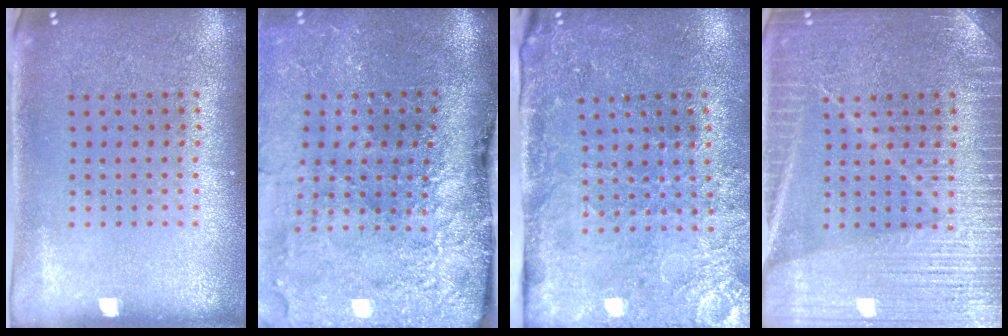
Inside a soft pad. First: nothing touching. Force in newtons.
{"total": 4.9, "press": 3.8, "slide": 3.2}
{"total": 3.3, "press": 3.3, "slide": 0.3}
{"total": 3.9, "press": 3.9, "slide": 0.5}